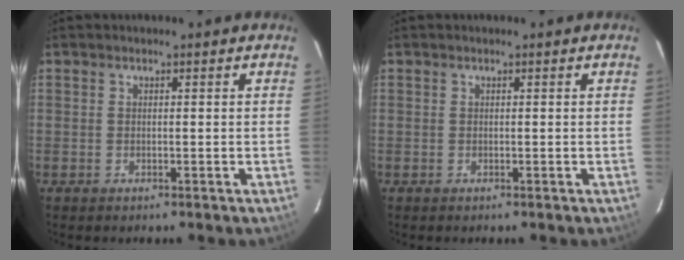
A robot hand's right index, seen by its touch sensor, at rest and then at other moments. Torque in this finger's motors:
{"motor_torque": [0.01, 0.00, 0.00, 0.00]}